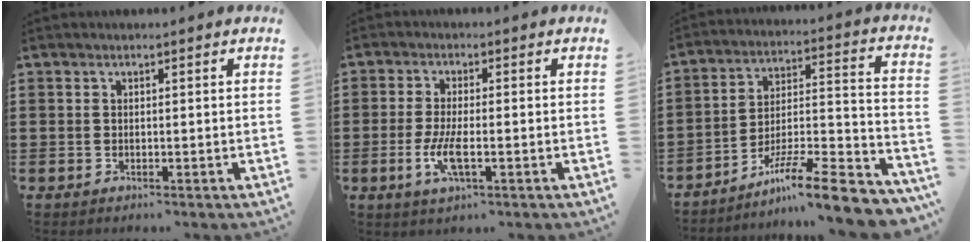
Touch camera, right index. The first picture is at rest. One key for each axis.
{"total": 5.2, "fx": -1.6, "fy": 1.4, "fz": 4.7, "tx": -0.105, "ty": -0.009, "tz": -0.035}
{"total": 11.0, "fx": -8.7, "fy": 0.8, "fz": 6.6, "tx": -0.089, "ty": 0.015, "tz": -0.165}